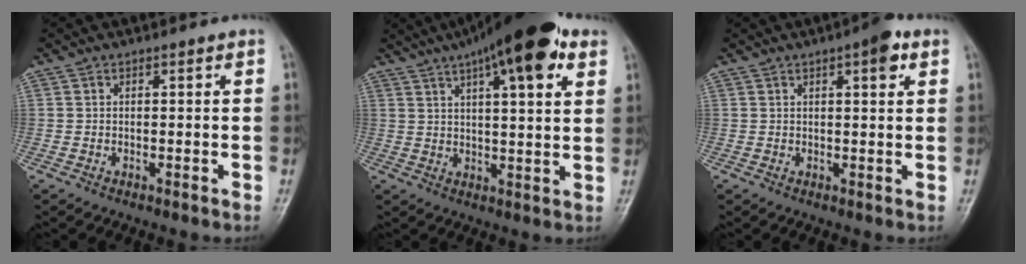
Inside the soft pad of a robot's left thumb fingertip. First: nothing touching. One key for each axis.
{"total": 17.9, "fx": 10.1, "fy": 5.2, "fz": 13.8, "tx": -0.197, "ty": -0.011, "tz": 0.151}
{"total": 4.6, "fx": 2.3, "fy": 1.3, "fz": 3.7, "tx": -0.044, "ty": -0.006, "tz": 0.027}